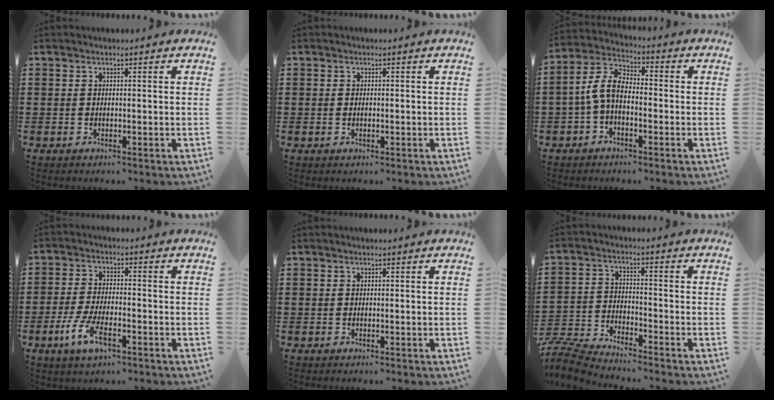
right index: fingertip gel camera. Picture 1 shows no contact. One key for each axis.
{"total": 0.7, "fx": -0.1, "fy": 0.2, "fz": 0.6, "tx": -0.015, "ty": -0.003, "tz": -0.001}
{"total": 6.1, "fx": -1.3, "fy": 3.4, "fz": 4.9, "tx": -0.130, "ty": 0.002, "tz": -0.034}
{"total": 5.9, "fx": -2.9, "fy": 2.0, "fz": 4.8, "tx": -0.113, "ty": -0.009, "tz": -0.058}
{"total": 0.0}
{"total": 6.1, "fx": -6.0, "fy": 0.4, "fz": 0.9, "tx": -0.037, "ty": 0.002, "tz": -0.125}